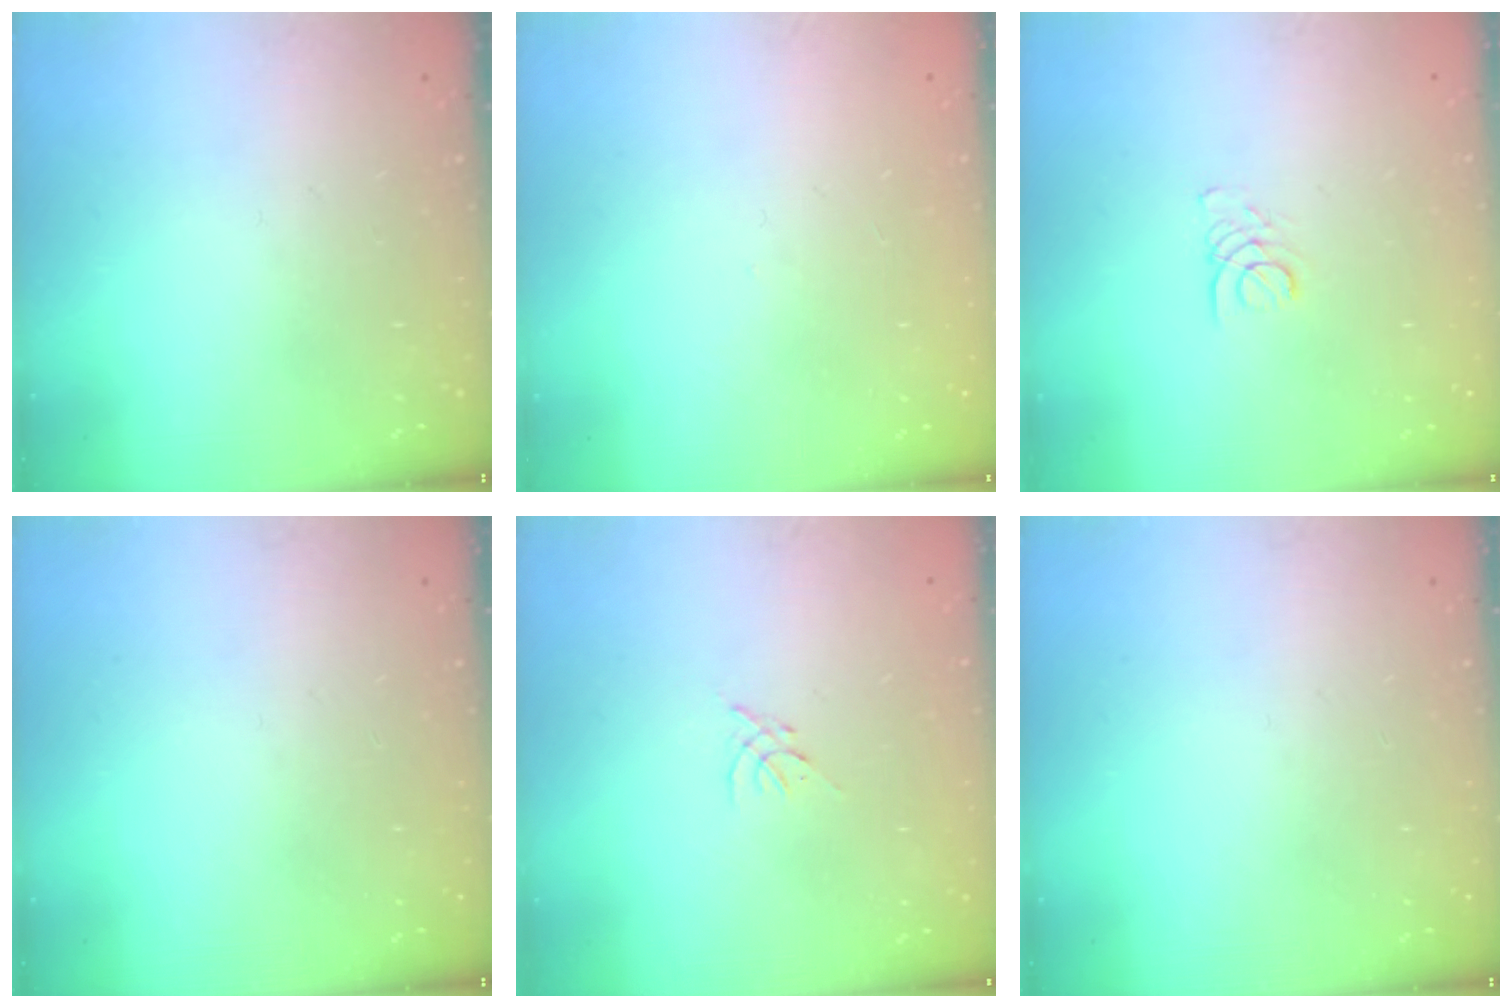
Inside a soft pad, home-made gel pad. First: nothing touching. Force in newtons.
{"total": 0.0}
{"total": 1.6, "press": 1.6, "slide": 0.1}
{"total": 0.0}
{"total": 0.0}
{"total": 0.0}